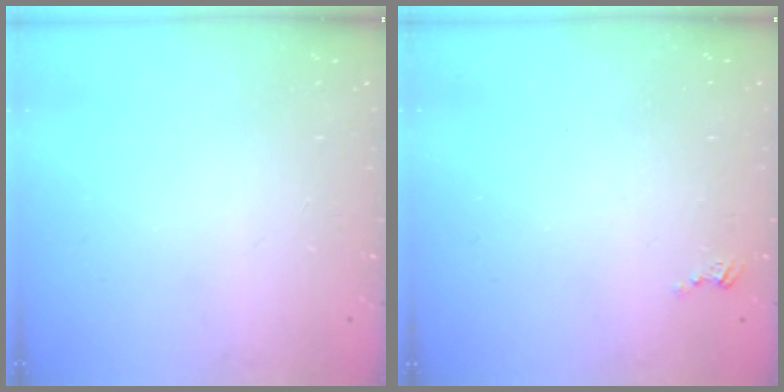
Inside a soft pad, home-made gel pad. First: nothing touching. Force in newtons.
{"total": 2.5, "press": 2.5, "slide": 0.3}